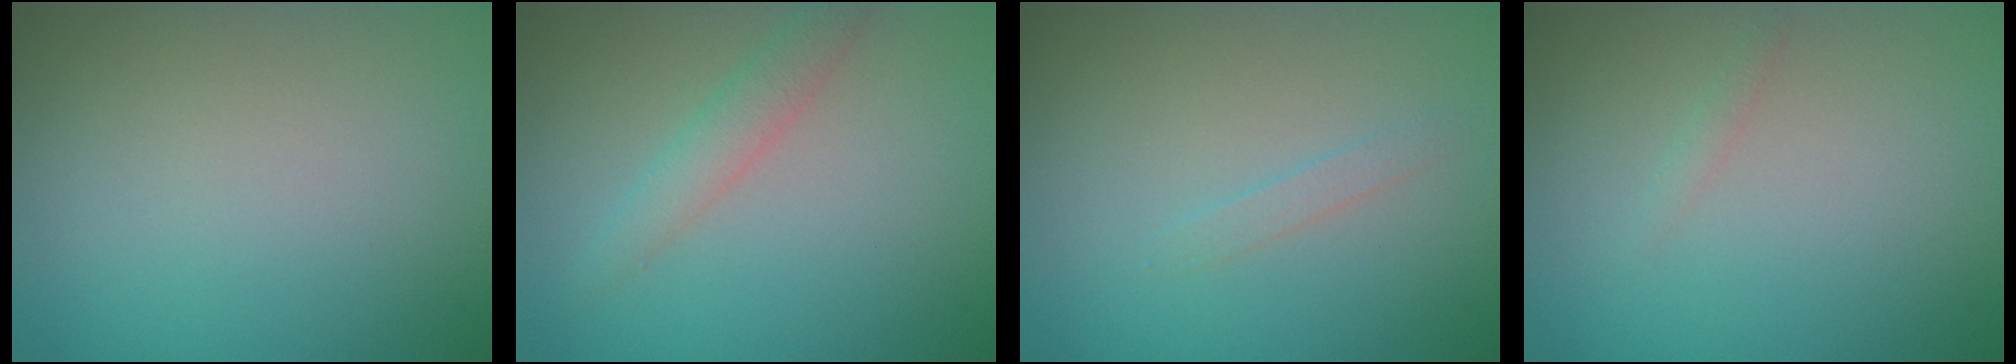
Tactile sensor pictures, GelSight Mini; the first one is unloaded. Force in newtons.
{"total": 2.1, "press": 2.1, "slide": 0.0}
{"total": 0.8, "press": 0.8, "slide": 0.1}
{"total": 0.7, "press": 0.7, "slide": 0.0}